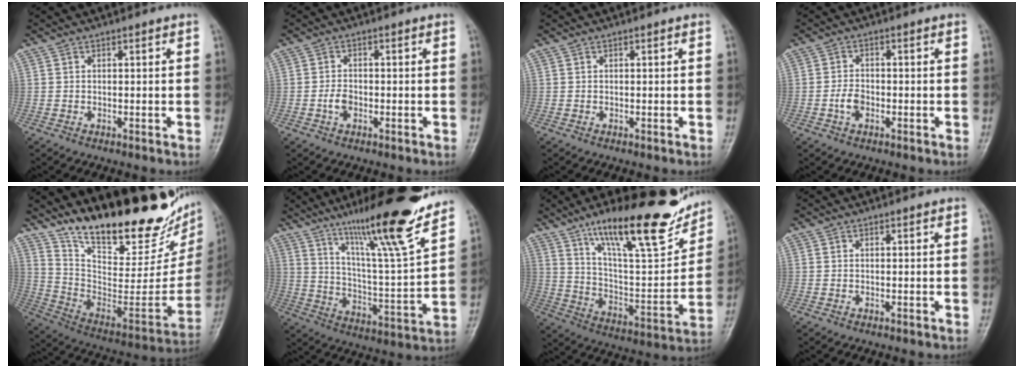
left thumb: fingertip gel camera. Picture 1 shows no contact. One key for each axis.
{"total": 2.7, "fx": -1.0, "fy": 1.8, "fz": 1.7, "tx": -0.028, "ty": 0.011, "tz": -0.020}
{"total": 0.0}
{"total": 3.3, "fx": -1.2, "fy": 2.2, "fz": 2.1, "tx": -0.033, "ty": 0.013, "tz": -0.026}
{"total": 30.6, "fx": 22.7, "fy": 10.4, "fz": 17.7, "tx": -0.248, "ty": -0.114, "tz": 0.353}
{"total": 20.7, "fx": 15.2, "fy": 1.1, "fz": 14.0, "tx": -0.196, "ty": -0.080, "tz": 0.250}
{"total": 24.2, "fx": 16.1, "fy": 6.8, "fz": 16.8, "tx": -0.224, "ty": -0.066, "tz": 0.266}
{"total": 0.0}